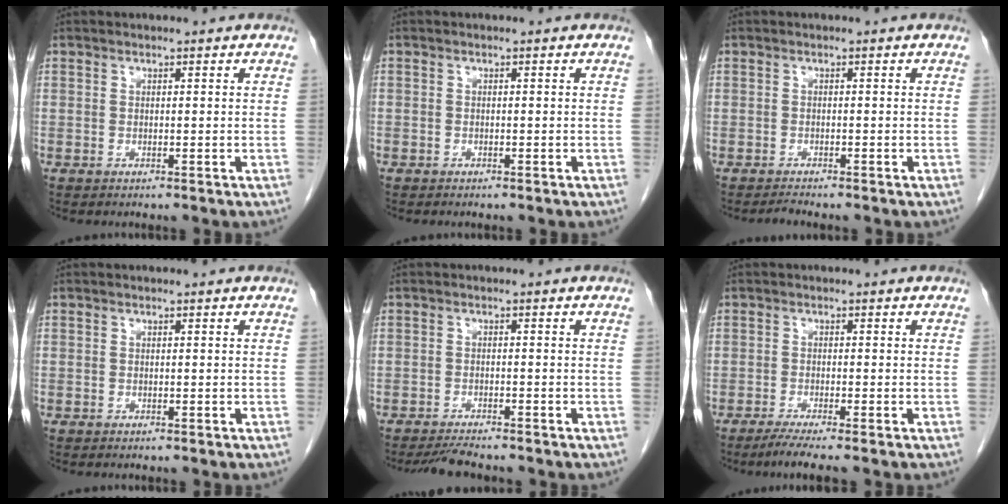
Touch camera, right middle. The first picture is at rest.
{"total": 0.5, "force": [-0.4, 0.4, 0.0], "torque": [-0.006, 0.003, -0.008]}
{"total": 1.0, "force": [-1.0, -0.2, 0.1], "torque": [-0.004, -0.005, -0.015]}
{"total": 0.0}
{"total": 3.3, "force": [-3.2, 0.0, 1.0], "torque": [-0.021, -0.014, -0.053]}
{"total": 4.0, "force": [-3.1, -0.5, 2.5], "torque": [-0.045, -0.011, -0.057]}